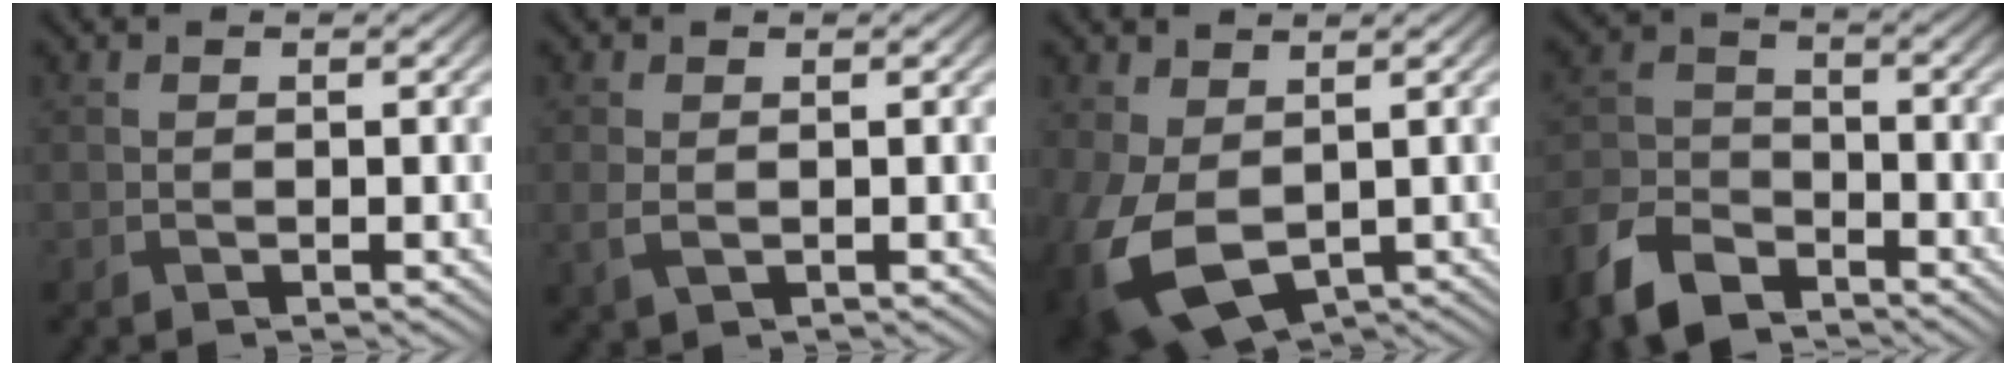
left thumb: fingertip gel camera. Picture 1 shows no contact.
{"total": 2.2, "force": [-0.3, 1.4, 1.7], "torque": [-0.053, -0.006, -0.002]}
{"total": 11.0, "force": [-2.1, 7.0, 8.2], "torque": [-0.225, -0.035, -0.019]}
{"total": 9.9, "force": [-7.3, 4.9, 4.6], "torque": [-0.114, -0.018, -0.158]}